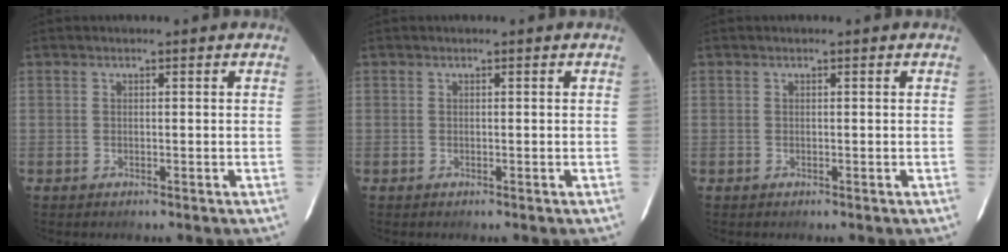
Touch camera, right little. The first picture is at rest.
{"total": 0.0}
{"total": 0.0}